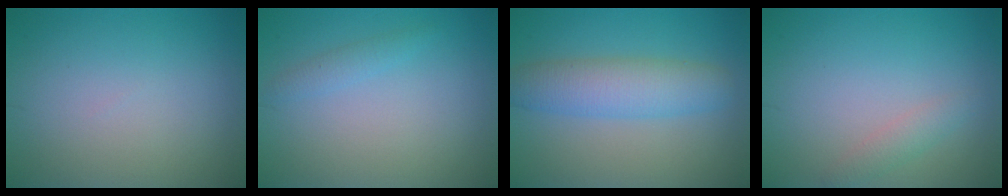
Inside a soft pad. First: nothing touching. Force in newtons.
{"total": 1.1, "press": 1.1, "slide": 0.1}
{"total": 4.7, "press": 4.7, "slide": 0.1}
{"total": 1.4, "press": 1.4, "slide": 0.0}